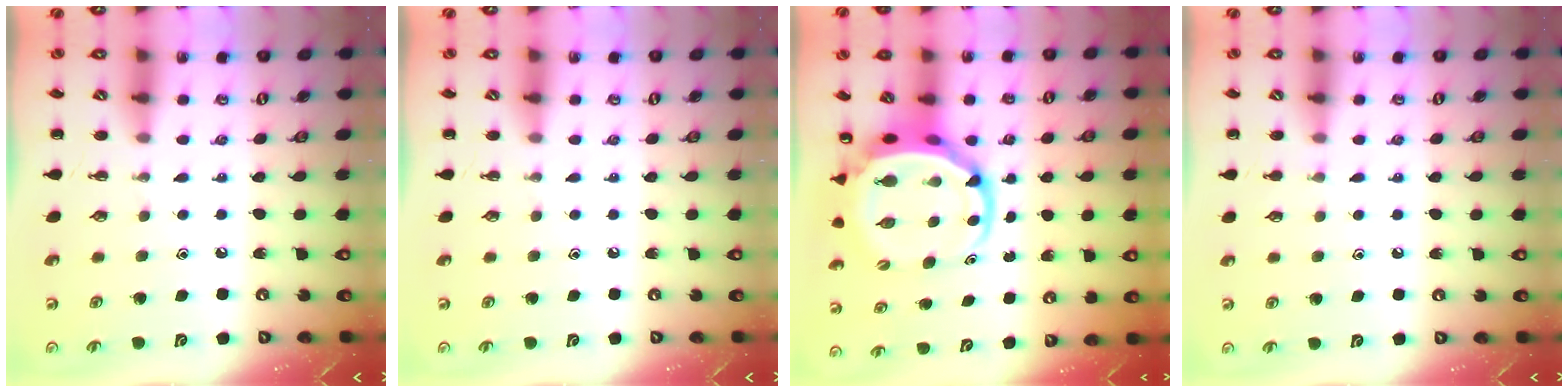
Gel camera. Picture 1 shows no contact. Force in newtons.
{"total": 0.0}
{"total": 7.2, "press": 7.0, "slide": 1.8}
{"total": 3.6, "press": 3.4, "slide": 1.3}